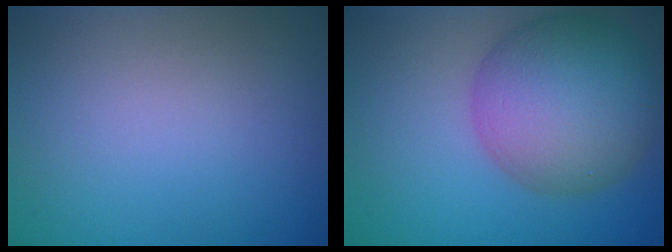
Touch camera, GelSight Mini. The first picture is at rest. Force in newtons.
{"total": 10.2, "press": 10.2, "slide": 0.1}